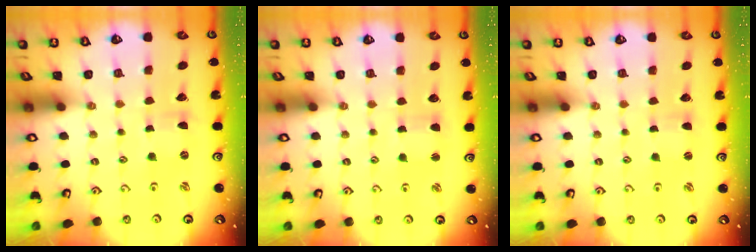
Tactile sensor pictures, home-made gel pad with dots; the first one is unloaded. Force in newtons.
{"total": 1.7, "press": 1.6, "slide": 0.2}
{"total": 1.3, "press": 1.2, "slide": 0.3}